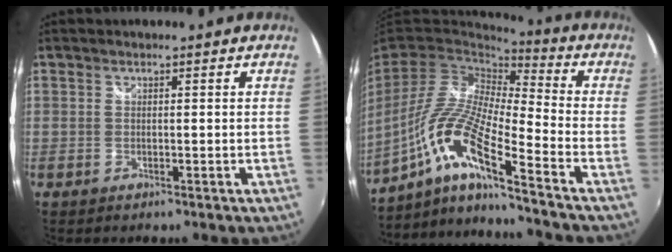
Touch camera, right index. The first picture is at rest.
{"total": 15.5, "force": [-8.7, 1.7, 12.8], "torque": [-0.243, -0.021, -0.179]}